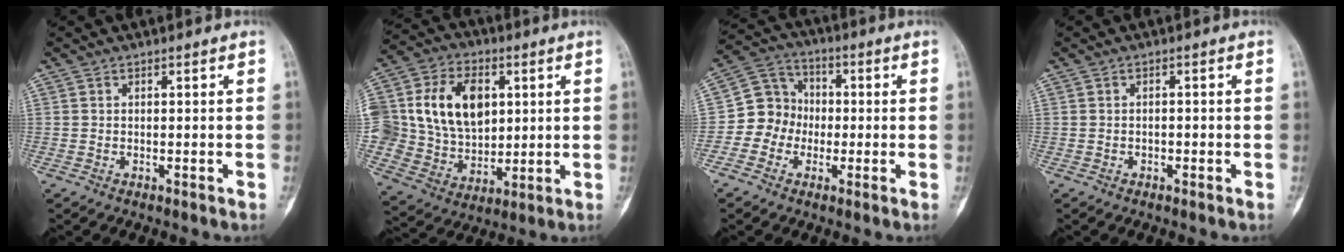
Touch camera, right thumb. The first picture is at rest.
{"total": 20.8, "force": [4.4, 15.6, 13.0], "torque": [-0.229, 0.009, 0.091]}
{"total": 8.7, "force": [-1.5, 8.0, 3.0], "torque": [-0.021, 0.033, -0.041]}
{"total": 1.0, "force": [-0.4, 0.7, 0.5], "torque": [-0.005, 0.003, -0.007]}